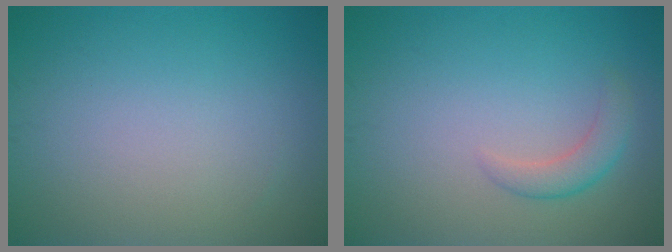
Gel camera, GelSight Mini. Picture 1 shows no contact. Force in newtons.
{"total": 2.0, "press": 2.0, "slide": 0.2}